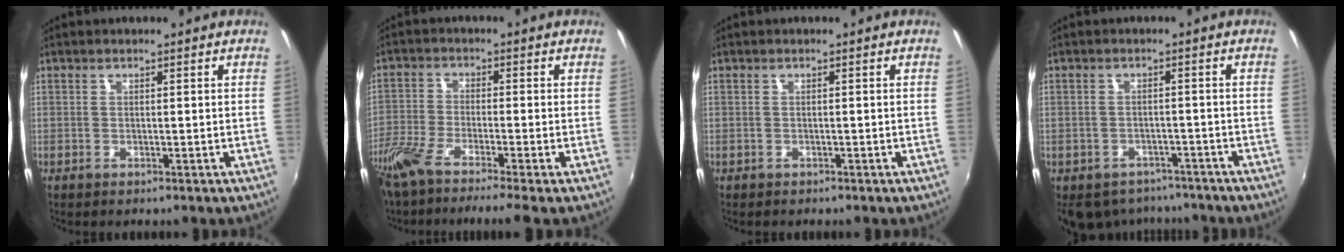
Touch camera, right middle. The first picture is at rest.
{"total": 10.0, "force": [-8.1, 0.0, 5.9], "torque": [-0.138, -0.037, -0.151]}
{"total": 0.6, "force": [-0.4, 0.4, 0.0], "torque": [-0.003, -0.002, -0.006]}
{"total": 10.8, "force": [-8.2, 6.0, 3.5], "torque": [-0.090, -0.005, -0.109]}